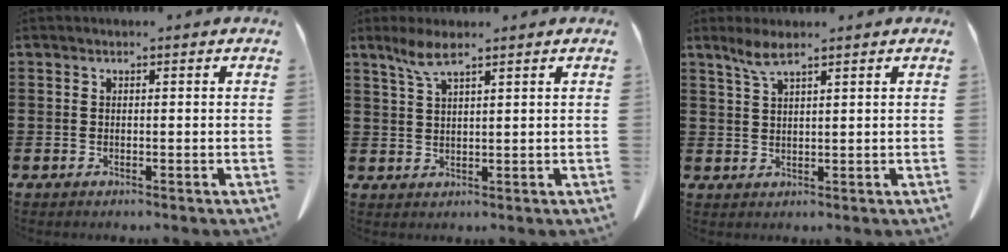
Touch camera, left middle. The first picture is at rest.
{"total": 4.2, "force": [2.7, 0.6, 3.1], "torque": [-0.069, 0.002, 0.048]}
{"total": 3.3, "force": [2.3, 0.4, 2.3], "torque": [-0.051, 0.001, 0.042]}